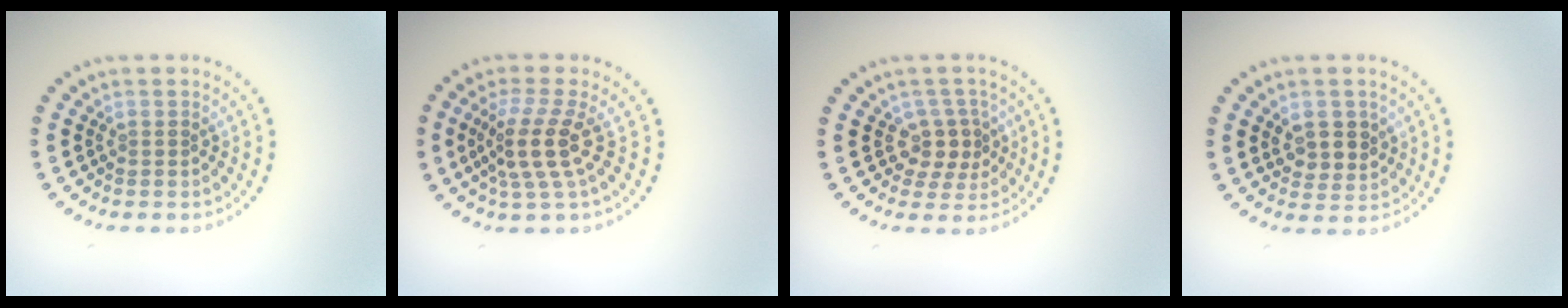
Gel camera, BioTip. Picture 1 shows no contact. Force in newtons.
{"total": 3.8, "press": 2.7, "slide": 2.7}
{"total": 2.5, "press": 2.0, "slide": 1.4}
{"total": 2.9, "press": 2.8, "slide": 0.9}